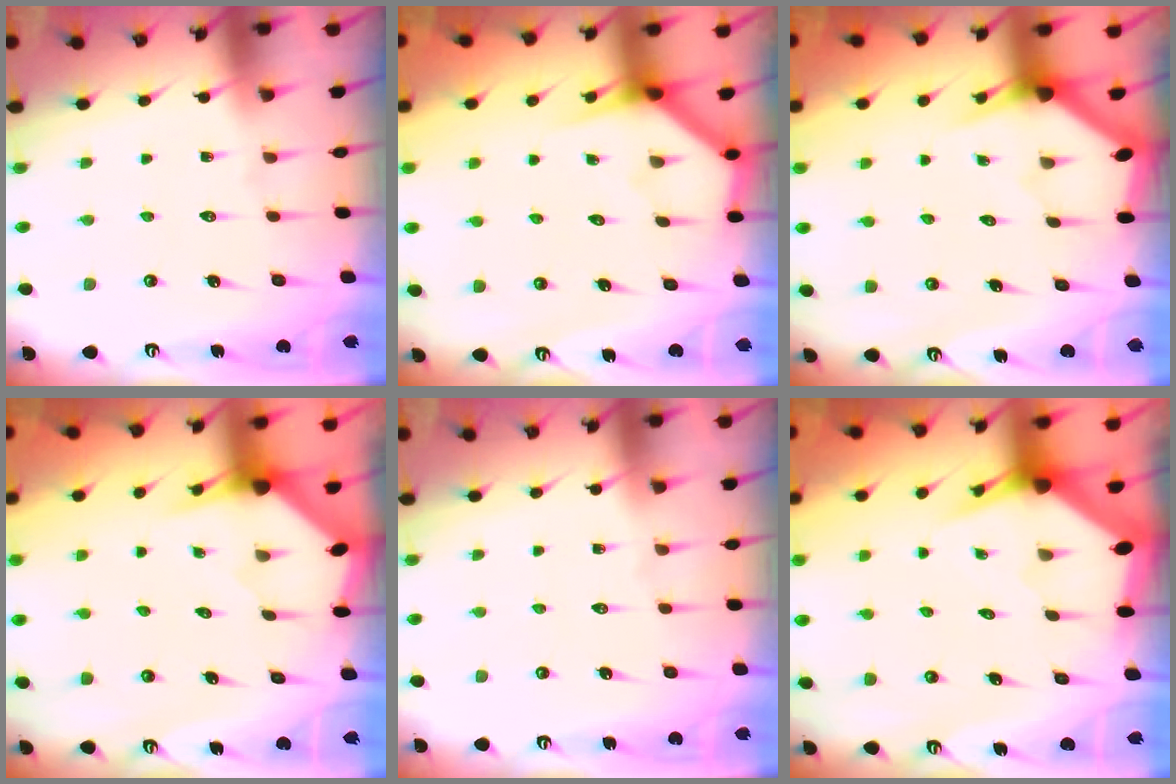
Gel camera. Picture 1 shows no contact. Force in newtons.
{"total": 3.7, "press": 3.7, "slide": 0.2}
{"total": 3.1, "press": 3.1, "slide": 0.2}
{"total": 3.0, "press": 3.0, "slide": 0.2}
{"total": 0.0}
{"total": 3.9, "press": 3.9, "slide": 0.4}